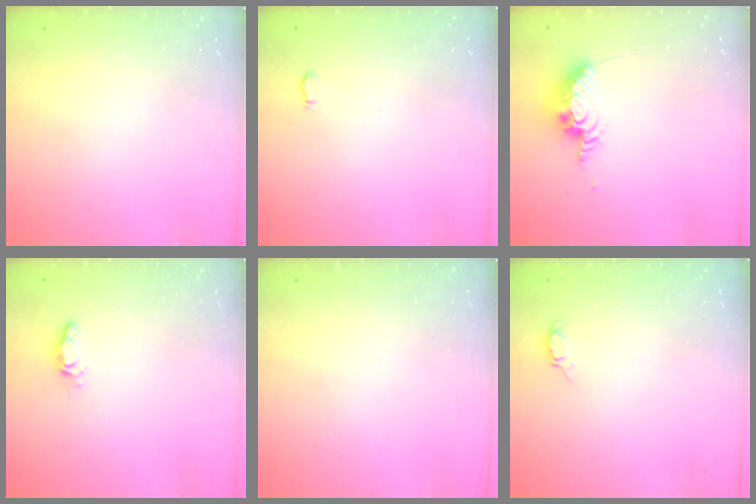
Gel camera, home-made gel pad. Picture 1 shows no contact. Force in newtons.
{"total": 2.6, "press": 2.5, "slide": 0.4}
{"total": 9.1, "press": 8.6, "slide": 3.0}
{"total": 2.8, "press": 2.8, "slide": 0.4}
{"total": 0.0}
{"total": 9.3, "press": 4.9, "slide": 8.0}